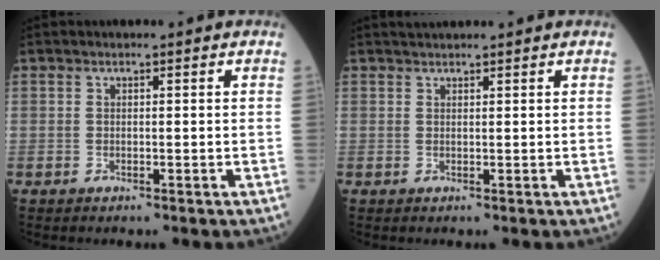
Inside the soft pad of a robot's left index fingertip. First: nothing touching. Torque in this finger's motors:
{"motor_torque": [0.07, -0.05, 0.00, 0.01]}